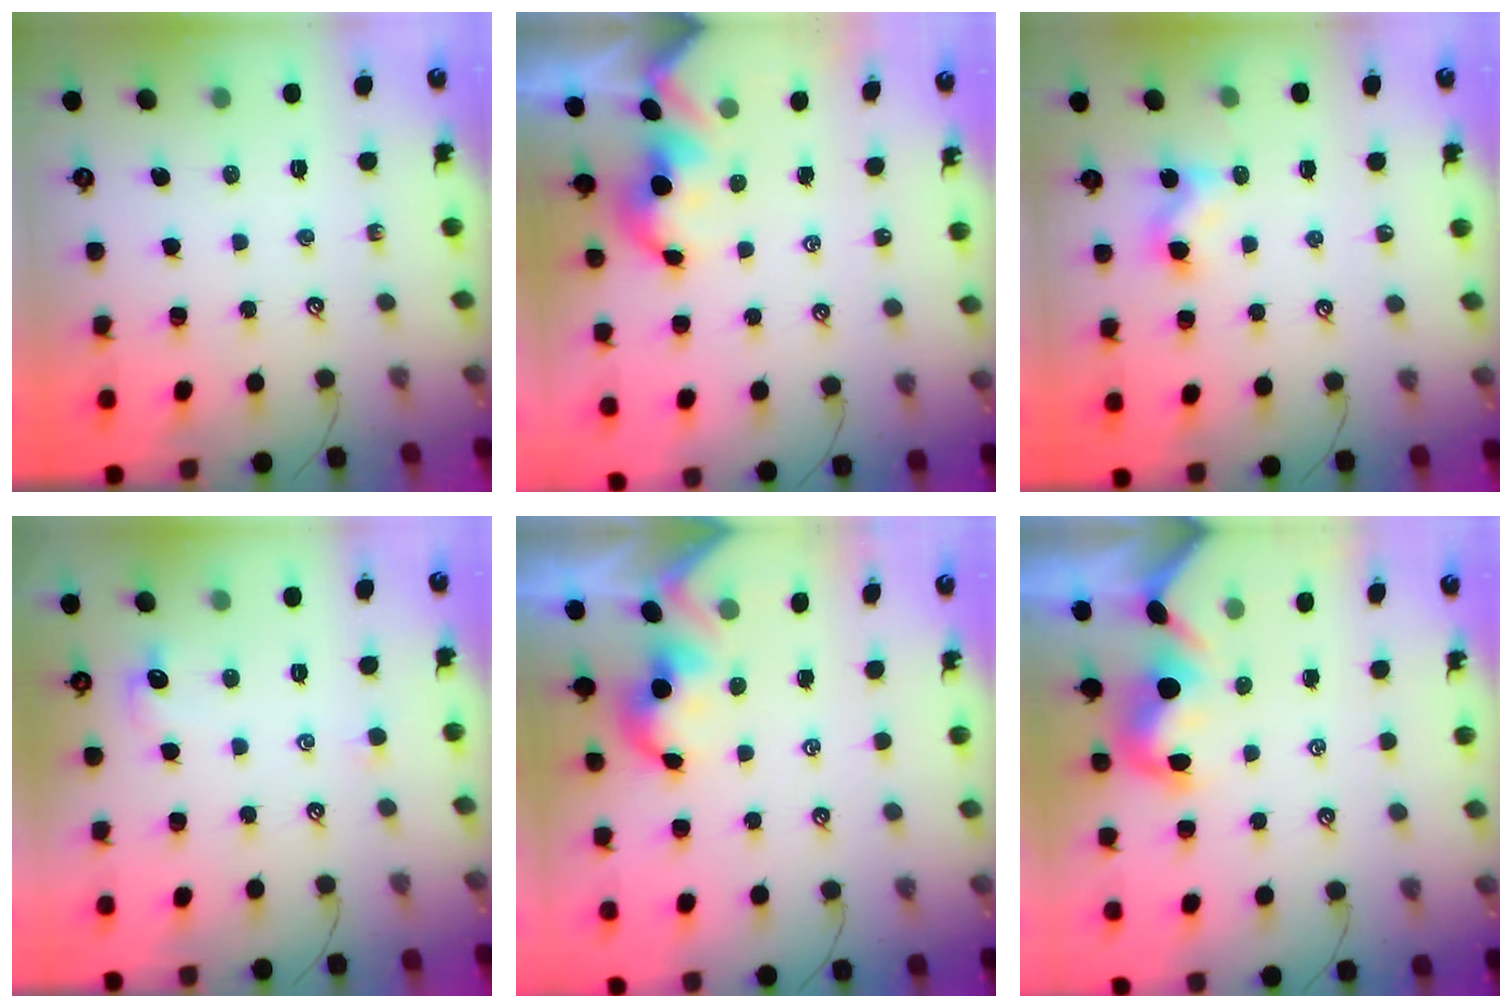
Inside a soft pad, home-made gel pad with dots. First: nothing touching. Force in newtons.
{"total": 1.5, "press": 1.5, "slide": 0.1}
{"total": 3.0, "press": 2.9, "slide": 0.4}
{"total": 0.8, "press": 0.4, "slide": 0.7}
{"total": 1.0, "press": 0.9, "slide": 0.5}
{"total": 1.5, "press": 1.2, "slide": 0.9}